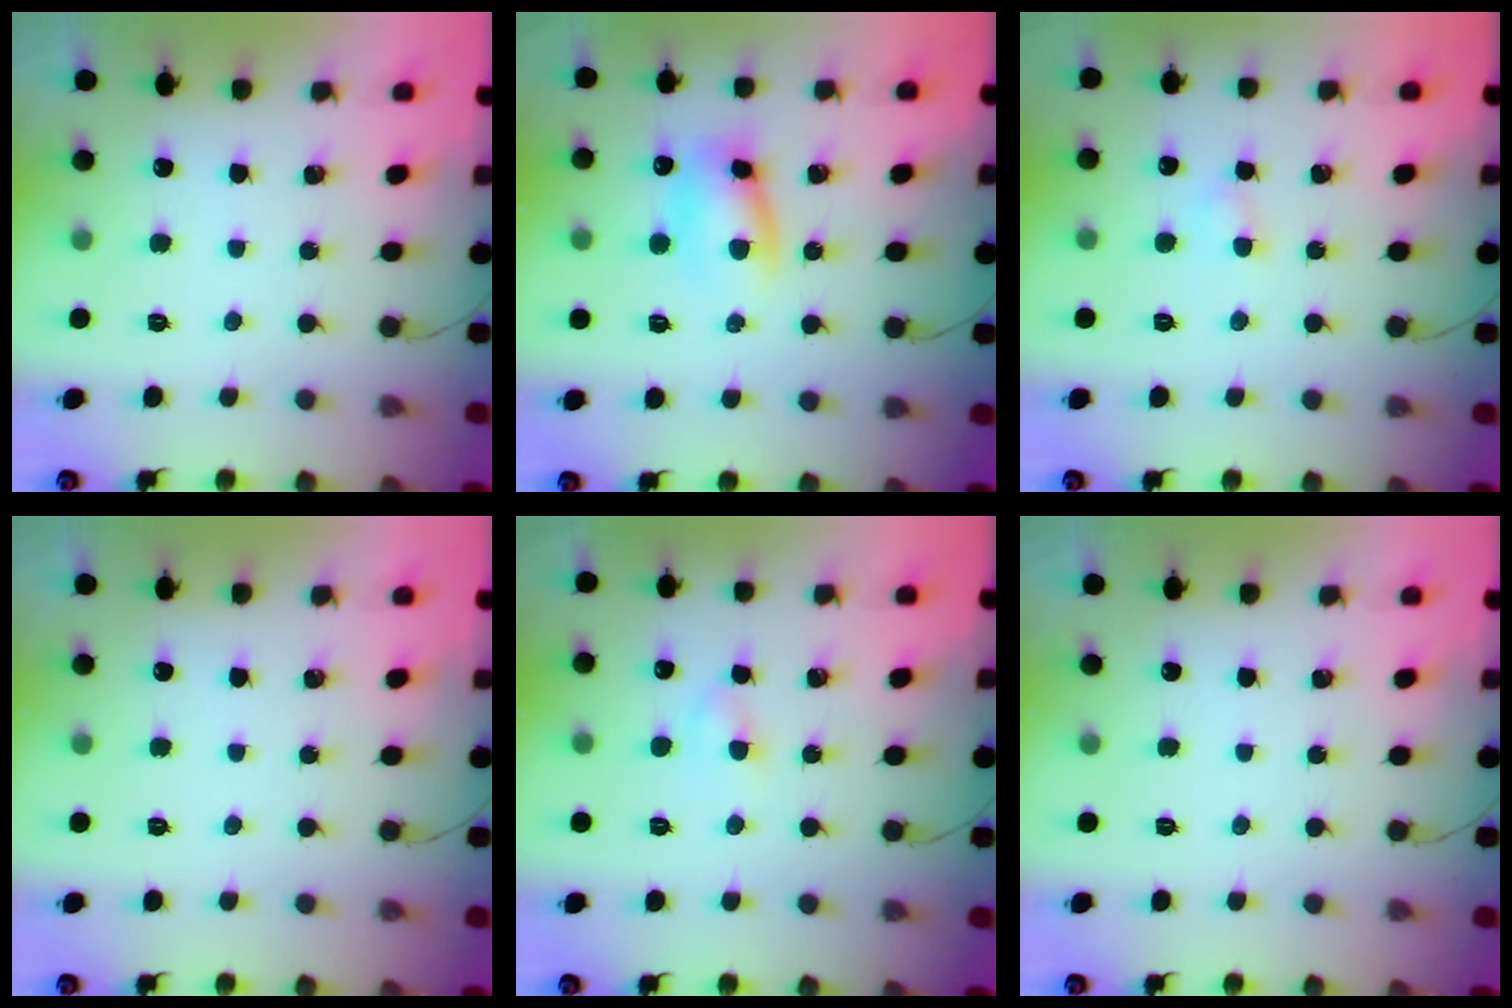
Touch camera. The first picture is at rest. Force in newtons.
{"total": 9.4, "press": 9.4, "slide": 1.3}
{"total": 3.0, "press": 2.9, "slide": 0.8}
{"total": 0.0}
{"total": 2.7, "press": 2.6, "slide": 1.0}
{"total": 0.0}